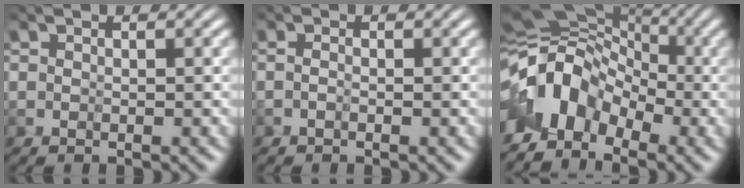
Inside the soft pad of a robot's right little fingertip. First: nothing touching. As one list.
[{"total": 0.7, "force": [-0.7, -0.1, -0.1], "torque": [0.009, 0.005, -0.012]}, {"total": 5.7, "force": [-3.4, 3.4, 3.0], "torque": [-0.055, 0.017, -0.076]}]